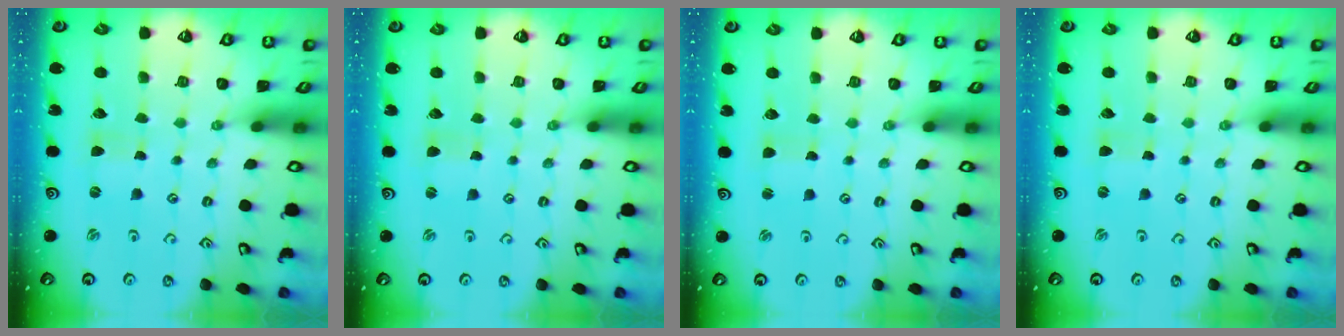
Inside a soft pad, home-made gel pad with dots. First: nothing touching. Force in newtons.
{"total": 0.9, "press": 0.8, "slide": 0.1}
{"total": 1.4, "press": 1.4, "slide": 0.1}
{"total": 0.0}